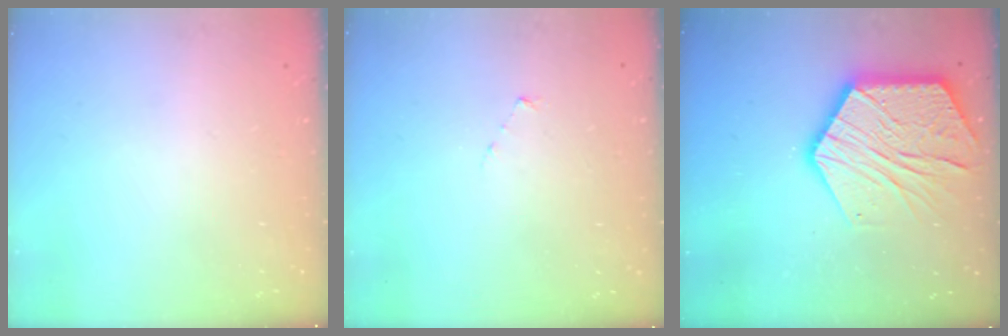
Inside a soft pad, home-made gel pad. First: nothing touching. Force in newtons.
{"total": 2.7, "press": 2.7, "slide": 0.3}
{"total": 21.0, "press": 20.9, "slide": 1.6}